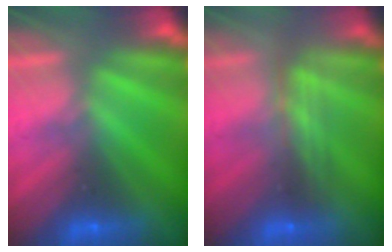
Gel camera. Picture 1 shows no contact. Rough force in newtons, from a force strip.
{"total": 2.4}